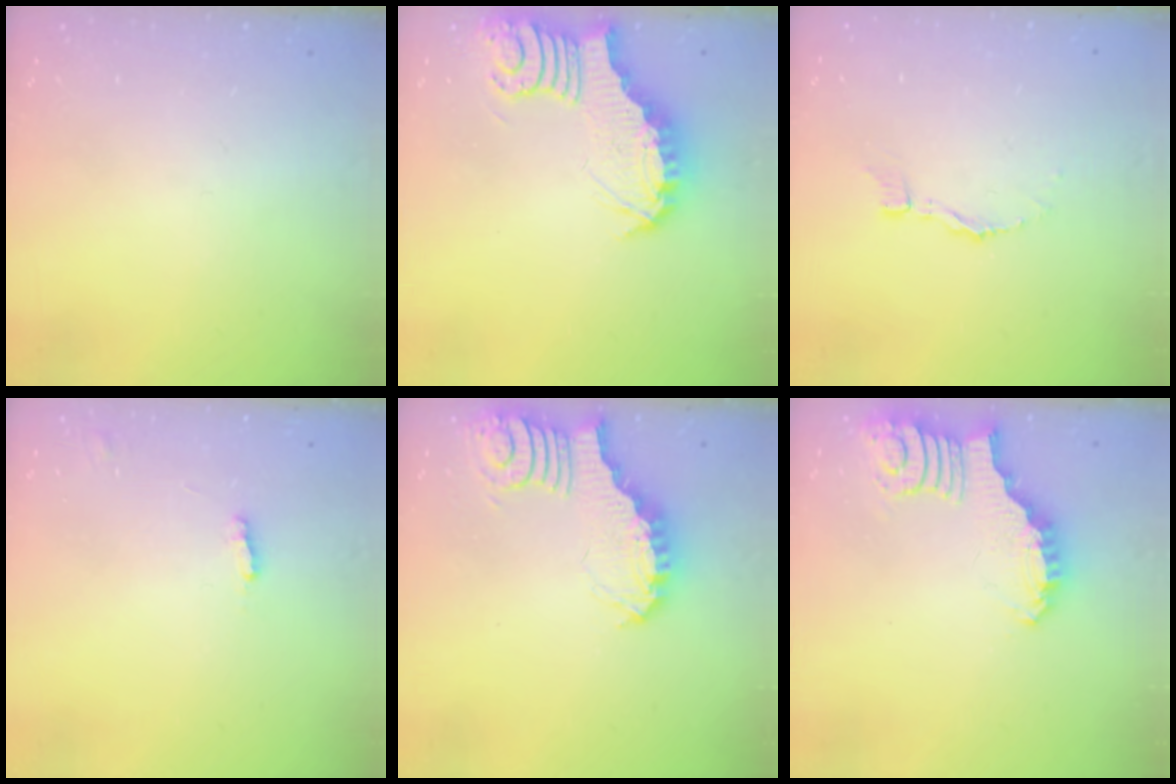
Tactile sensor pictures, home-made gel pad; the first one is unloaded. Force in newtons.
{"total": 5.8, "press": 5.7, "slide": 0.8}
{"total": 4.0, "press": 4.0, "slide": 0.1}
{"total": 1.9, "press": 1.9, "slide": 0.2}
{"total": 3.8, "press": 3.7, "slide": 0.6}
{"total": 2.6, "press": 2.6, "slide": 0.3}